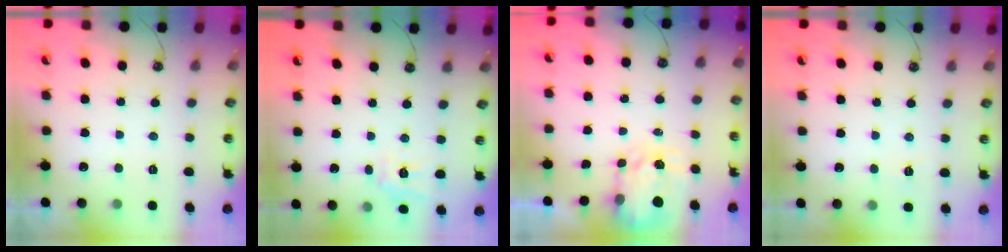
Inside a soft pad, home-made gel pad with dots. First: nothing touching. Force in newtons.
{"total": 8.5, "press": 8.5, "slide": 0.8}
{"total": 3.6, "press": 3.5, "slide": 0.5}
{"total": 3.1, "press": 3.1, "slide": 0.5}